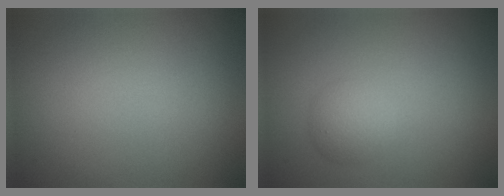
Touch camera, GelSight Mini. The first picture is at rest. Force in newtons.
{"total": 2.4, "press": 2.4, "slide": 0.1}